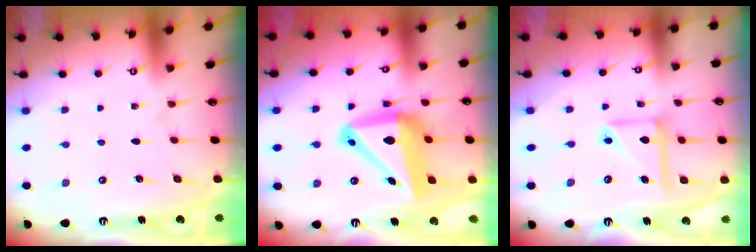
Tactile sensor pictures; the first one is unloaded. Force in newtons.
{"total": 15.7, "press": 15.4, "slide": 3.0}
{"total": 11.8, "press": 11.7, "slide": 1.1}